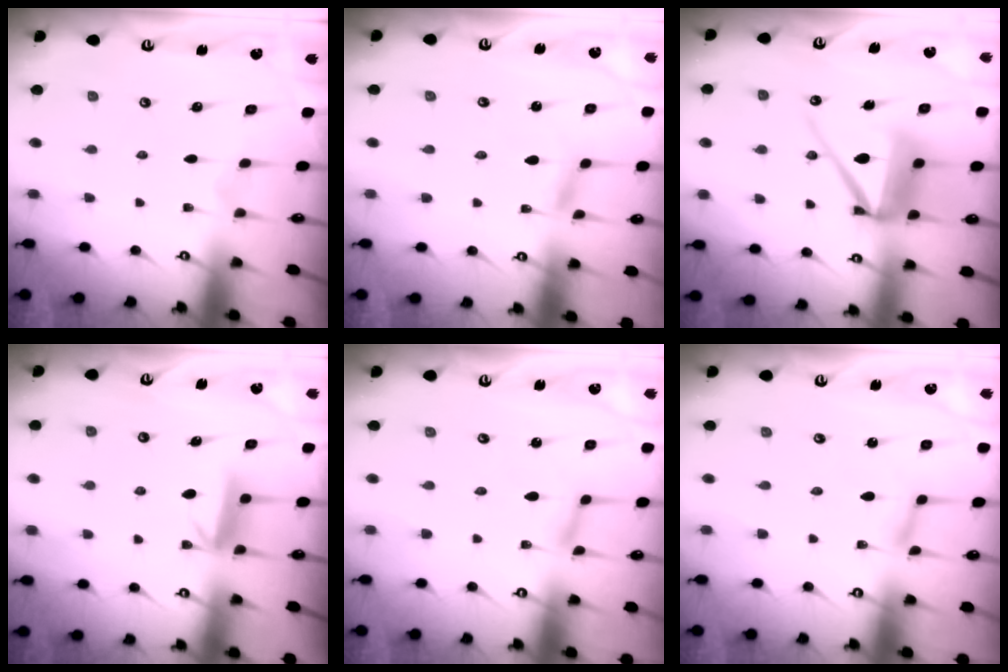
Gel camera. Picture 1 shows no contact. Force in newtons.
{"total": 3.3, "press": 3.2, "slide": 0.3}
{"total": 12.5, "press": 12.4, "slide": 1.7}
{"total": 6.2, "press": 6.2, "slide": 0.6}
{"total": 2.5, "press": 2.5, "slide": 0.4}
{"total": 2.5, "press": 2.5, "slide": 0.4}